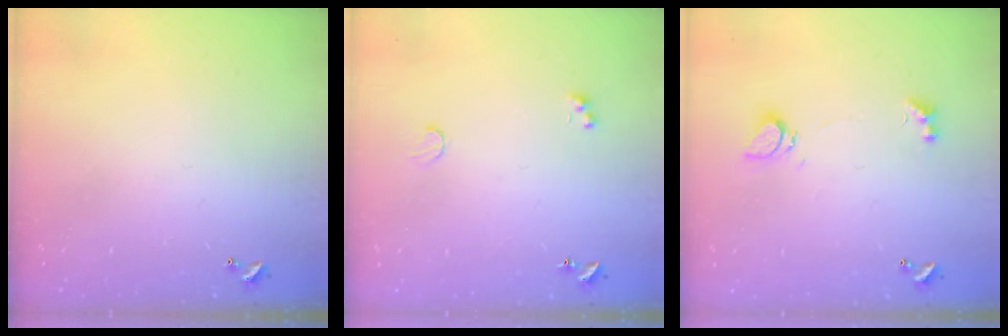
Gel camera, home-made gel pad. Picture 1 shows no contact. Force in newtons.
{"total": 2.1, "press": 2.0, "slide": 0.8}
{"total": 1.8, "press": 1.7, "slide": 0.5}